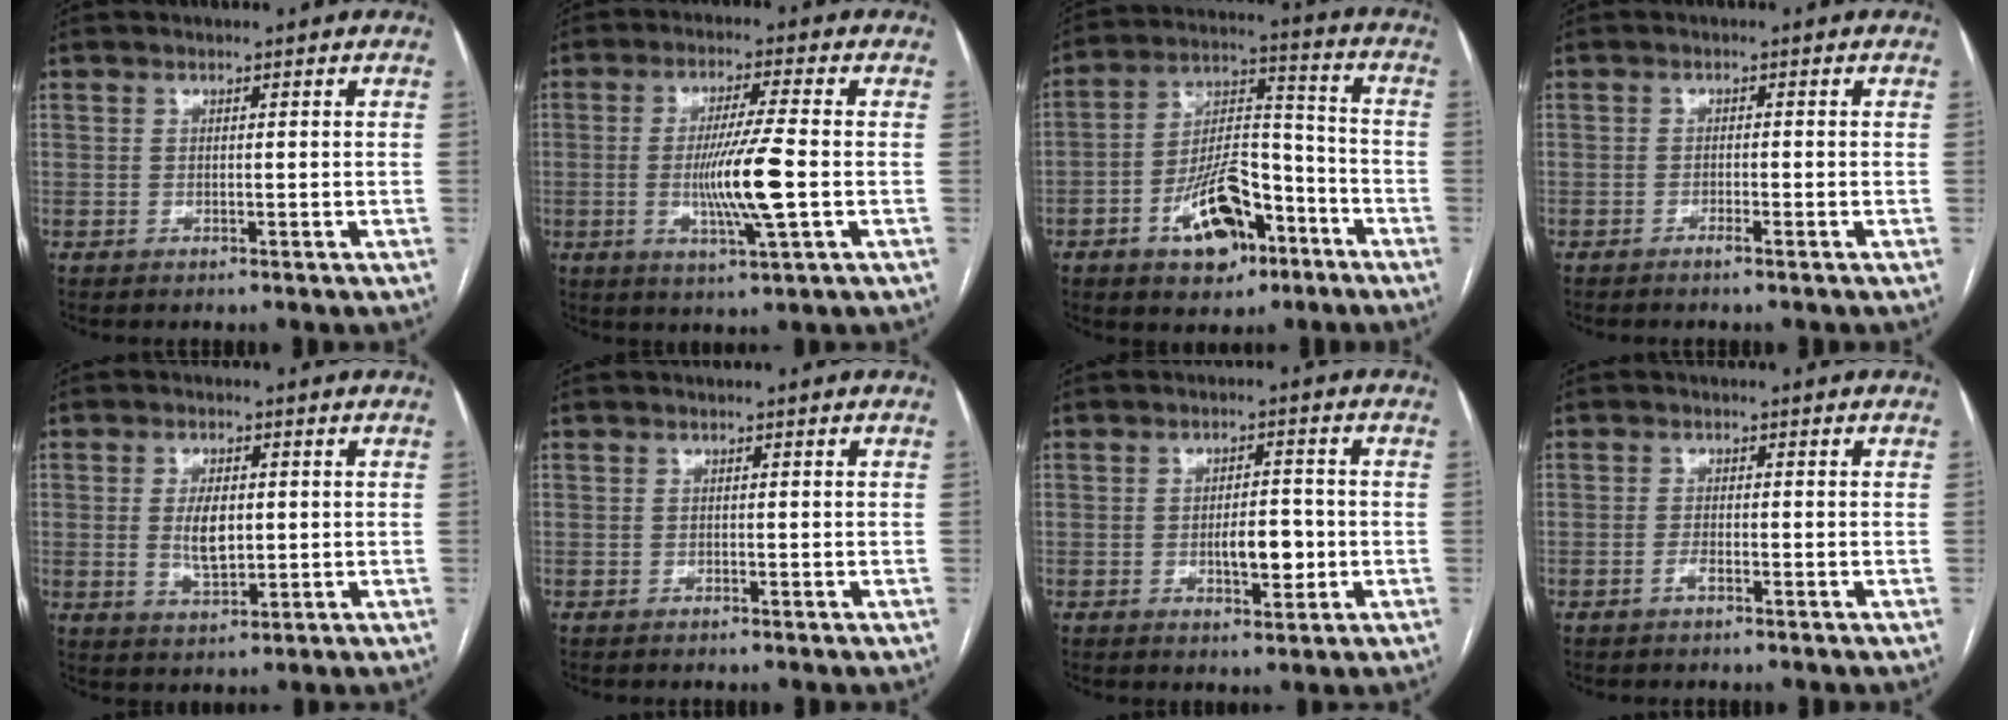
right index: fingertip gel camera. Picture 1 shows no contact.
{"total": 9.5, "force": [-1.4, -0.3, 9.4], "torque": [-0.178, -0.013, -0.027]}
{"total": 13.9, "force": [-6.9, 6.3, 10.3], "torque": [-0.184, 0.019, -0.108]}
{"total": 1.2, "force": [-0.9, -0.1, 0.8], "torque": [-0.017, 0.000, -0.017]}
{"total": 5.3, "force": [0.3, 2.7, 4.6], "torque": [-0.088, 0.002, 0.011]}
{"total": 0.0}
{"total": 5.4, "force": [-1.1, 2.1, 4.8], "torque": [-0.075, 0.000, -0.012]}
{"total": 1.2, "force": [-0.8, 0.2, 0.9], "torque": [-0.017, 0.001, -0.016]}